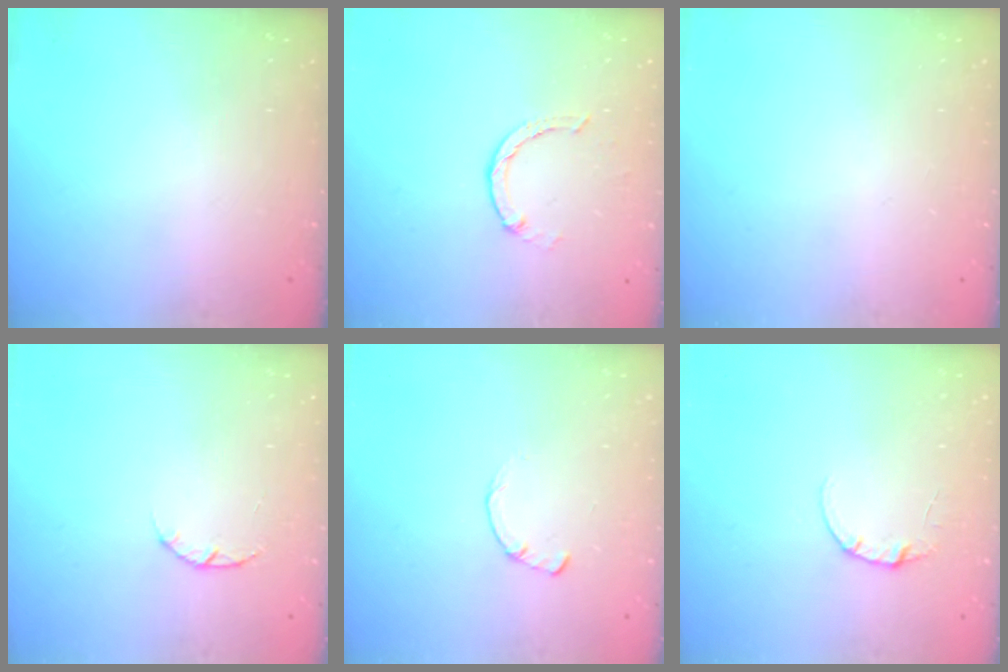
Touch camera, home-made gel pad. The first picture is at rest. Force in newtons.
{"total": 1.8, "press": 1.8, "slide": 0.2}
{"total": 0.0}
{"total": 1.4, "press": 1.3, "slide": 0.3}
{"total": 1.7, "press": 1.7, "slide": 0.2}
{"total": 3.3, "press": 3.3, "slide": 0.4}